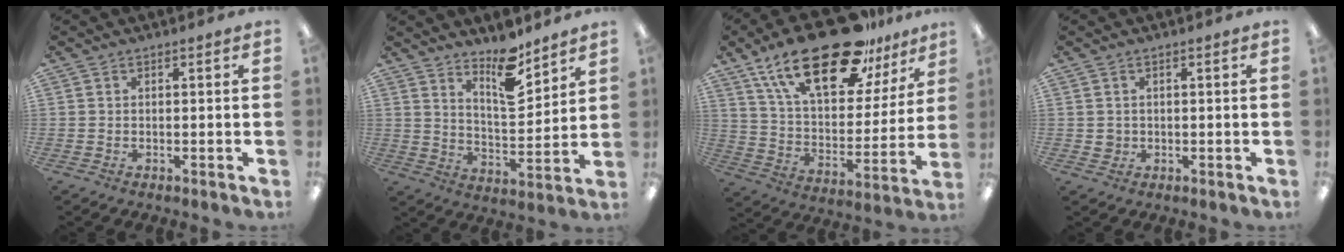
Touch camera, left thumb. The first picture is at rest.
{"total": 11.3, "force": [9.0, 3.6, 5.8], "torque": [-0.083, -0.066, 0.155]}
{"total": 26.6, "force": [18.2, 10.7, 16.1], "torque": [-0.268, -0.104, 0.312]}
{"total": 1.7, "force": [0.5, 1.6, 0.4], "torque": [-0.010, 0.005, 0.007]}